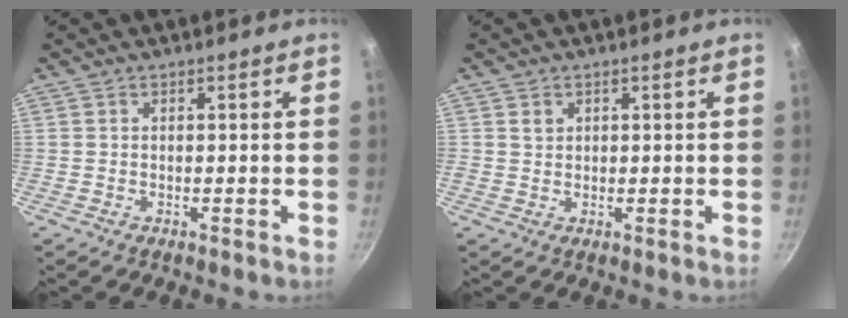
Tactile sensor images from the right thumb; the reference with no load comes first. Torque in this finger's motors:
{"motor_torque": [-0.07, 0.08, 0.02, 0.26, 0.00]}